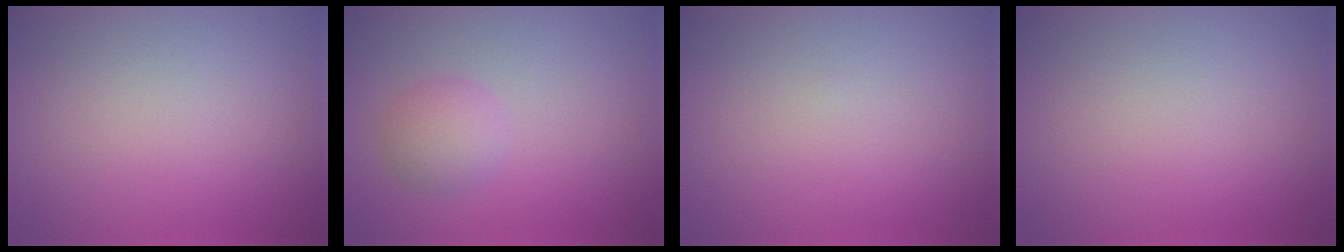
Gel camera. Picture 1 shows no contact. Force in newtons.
{"total": 2.5, "press": 2.5, "slide": 0.1}
{"total": 0.0}
{"total": 0.0}